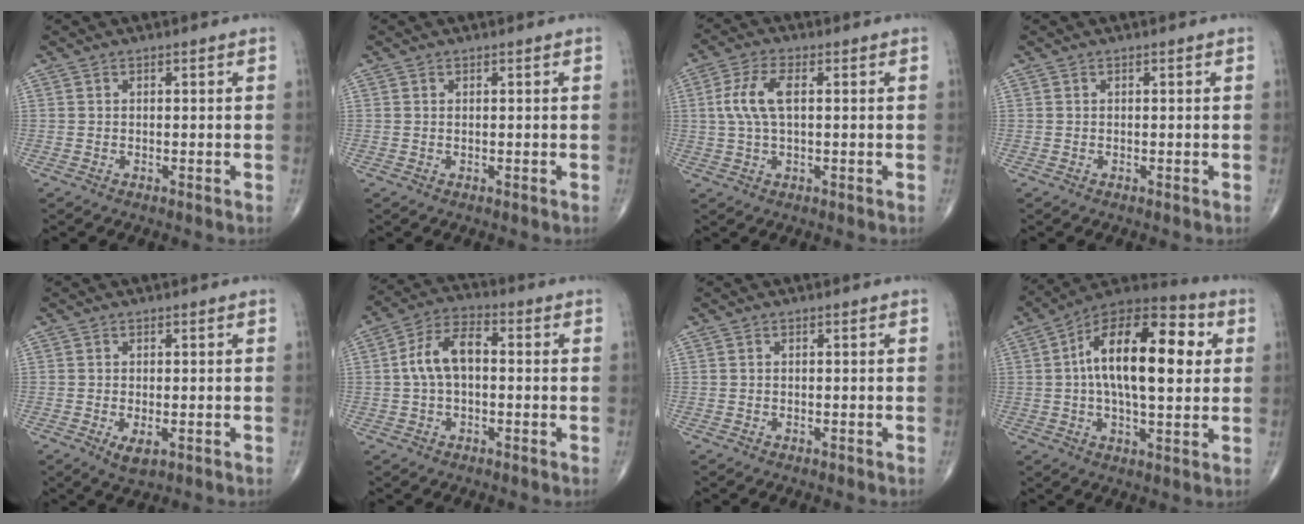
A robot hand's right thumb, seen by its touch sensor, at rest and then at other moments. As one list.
[{"total": 0.0}, {"total": 6.9, "force": [1.0, 2.9, 6.2], "torque": [-0.146, 0.013, 0.019]}, {"total": 0.0}, {"total": 2.9, "force": [-1.0, 1.3, 2.4], "torque": [-0.042, -0.006, -0.013]}, {"total": 8.7, "force": [0.2, 4.9, 7.2], "torque": [-0.137, 0.029, -0.005]}, {"total": 0.0}, {"total": 21.0, "force": [3.4, 9.4, 18.5], "torque": [-0.281, 0.023, 0.040]}]